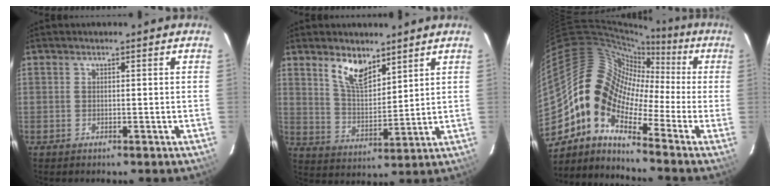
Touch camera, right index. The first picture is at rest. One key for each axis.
{"total": 8.4, "fx": 5.7, "fy": 3.4, "fz": 5.1, "tx": -0.089, "ty": 0.003, "tz": 0.113}
{"total": 13.6, "fx": -5.2, "fy": 8.3, "fz": 9.4, "tx": -0.161, "ty": 0.013, "tz": -0.125}